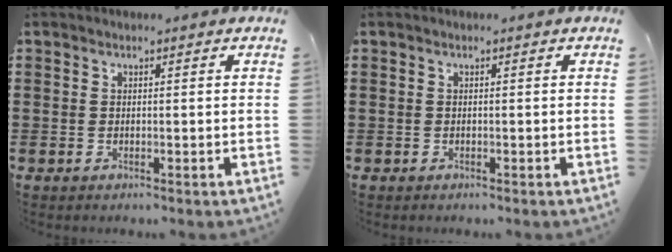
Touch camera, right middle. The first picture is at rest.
{"total": 0.0}